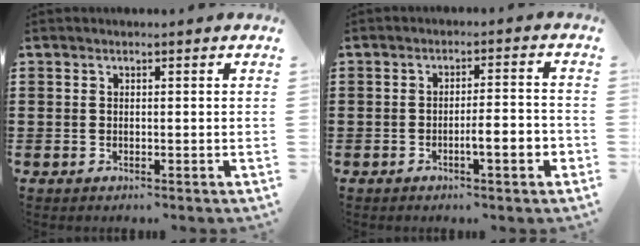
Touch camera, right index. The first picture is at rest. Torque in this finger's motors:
{"motor_torque": [1.21, -0.57, 0.14, 0.11]}